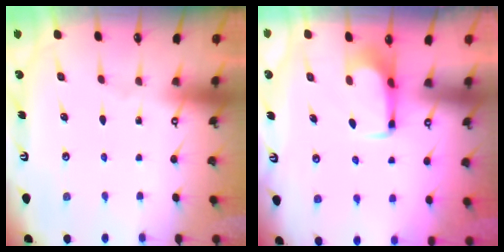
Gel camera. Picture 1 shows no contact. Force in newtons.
{"total": 1.6, "press": 1.5, "slide": 0.4}